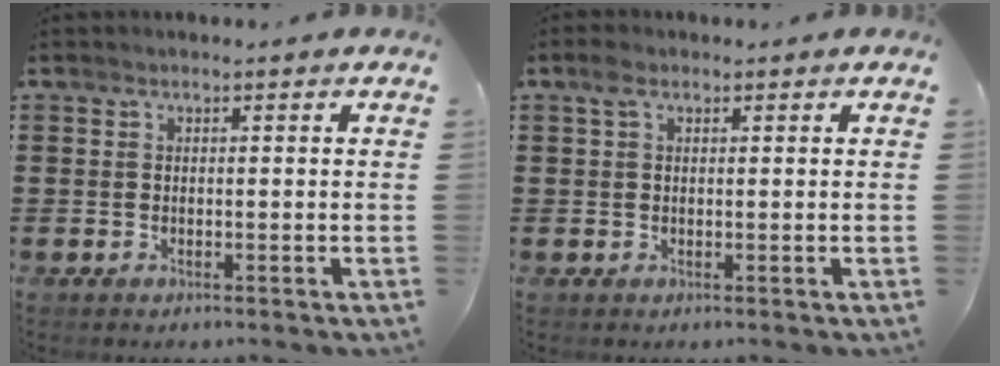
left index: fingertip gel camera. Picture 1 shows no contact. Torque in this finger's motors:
{"motor_torque": [0.58, -0.35, 0.22, 0.05]}